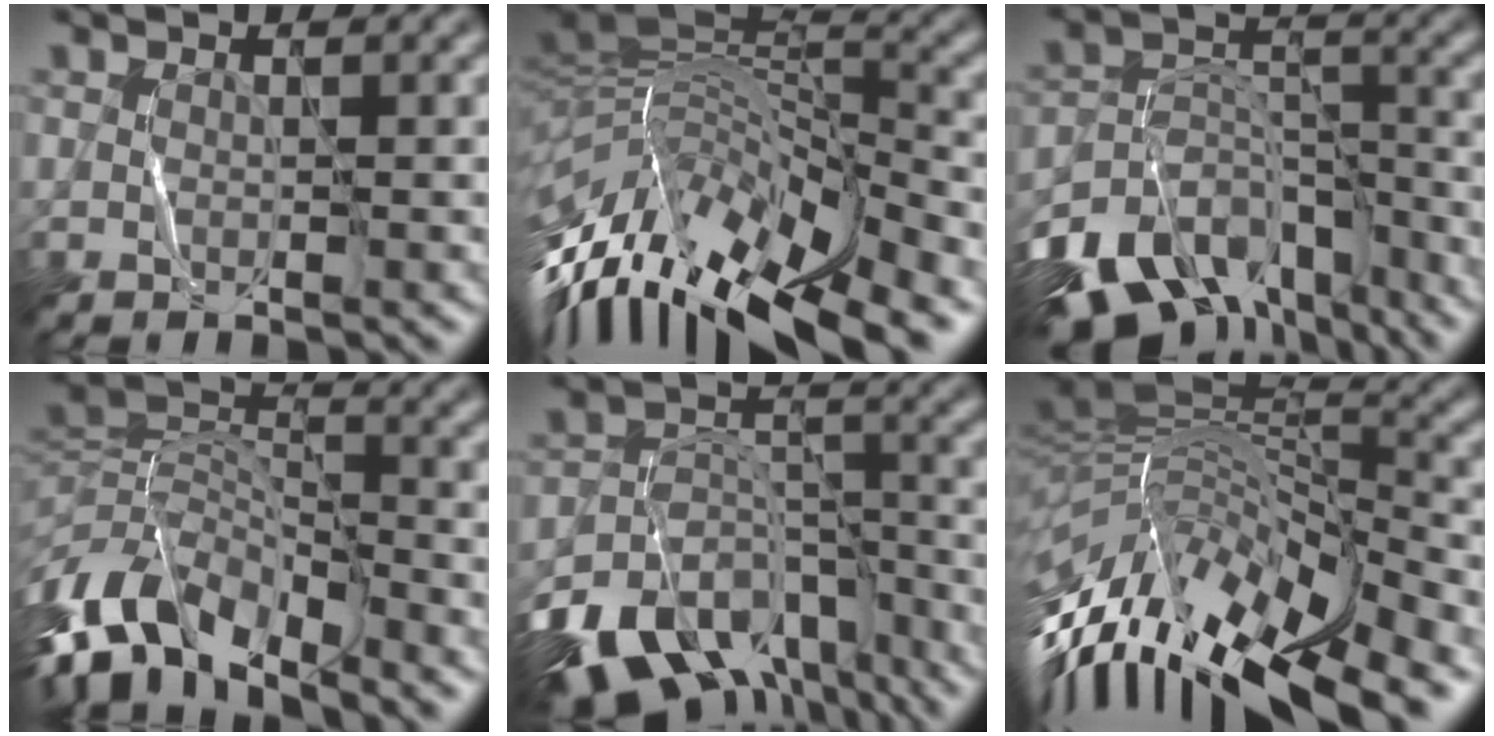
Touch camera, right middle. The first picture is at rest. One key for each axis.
{"total": 13.4, "fx": -6.2, "fy": 5.0, "fz": 10.9, "tx": -0.216, "ty": 0.016, "tz": -0.098}
{"total": 11.9, "fx": -9.5, "fy": 5.5, "fz": 4.7, "tx": -0.098, "ty": 0.005, "tz": -0.154}
{"total": 10.3, "fx": -7.3, "fy": 4.1, "fz": 6.0, "tx": -0.116, "ty": -0.006, "tz": -0.142}
{"total": 13.4, "fx": -10.7, "fy": 6.5, "fz": 5.0, "tx": -0.105, "ty": -0.003, "tz": -0.155}
{"total": 14.0, "fx": -5.2, "fy": 5.0, "fz": 12.0, "tx": -0.231, "ty": 0.019, "tz": -0.074}